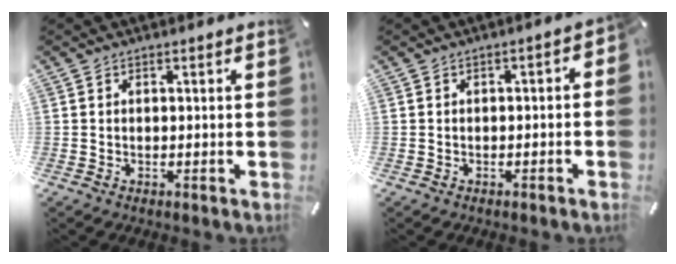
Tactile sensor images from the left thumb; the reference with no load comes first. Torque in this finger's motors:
{"motor_torque": [0.41, 0.41, 0.00, 0.01, 0.02]}